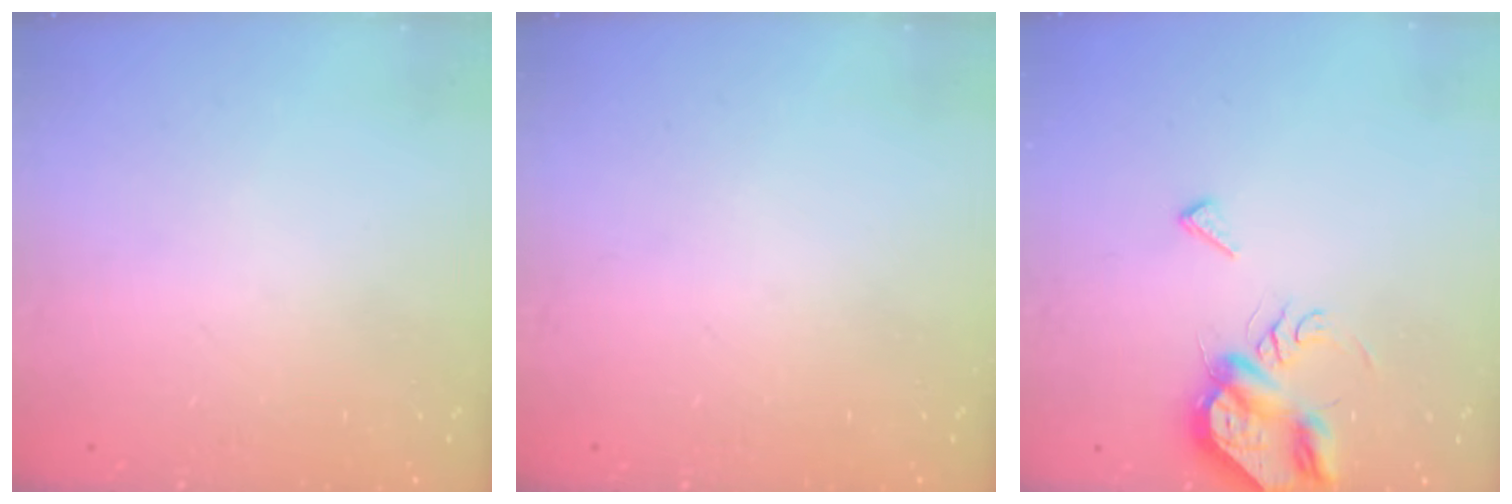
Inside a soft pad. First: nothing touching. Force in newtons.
{"total": 0.0}
{"total": 10.1, "press": 10.1, "slide": 0.8}